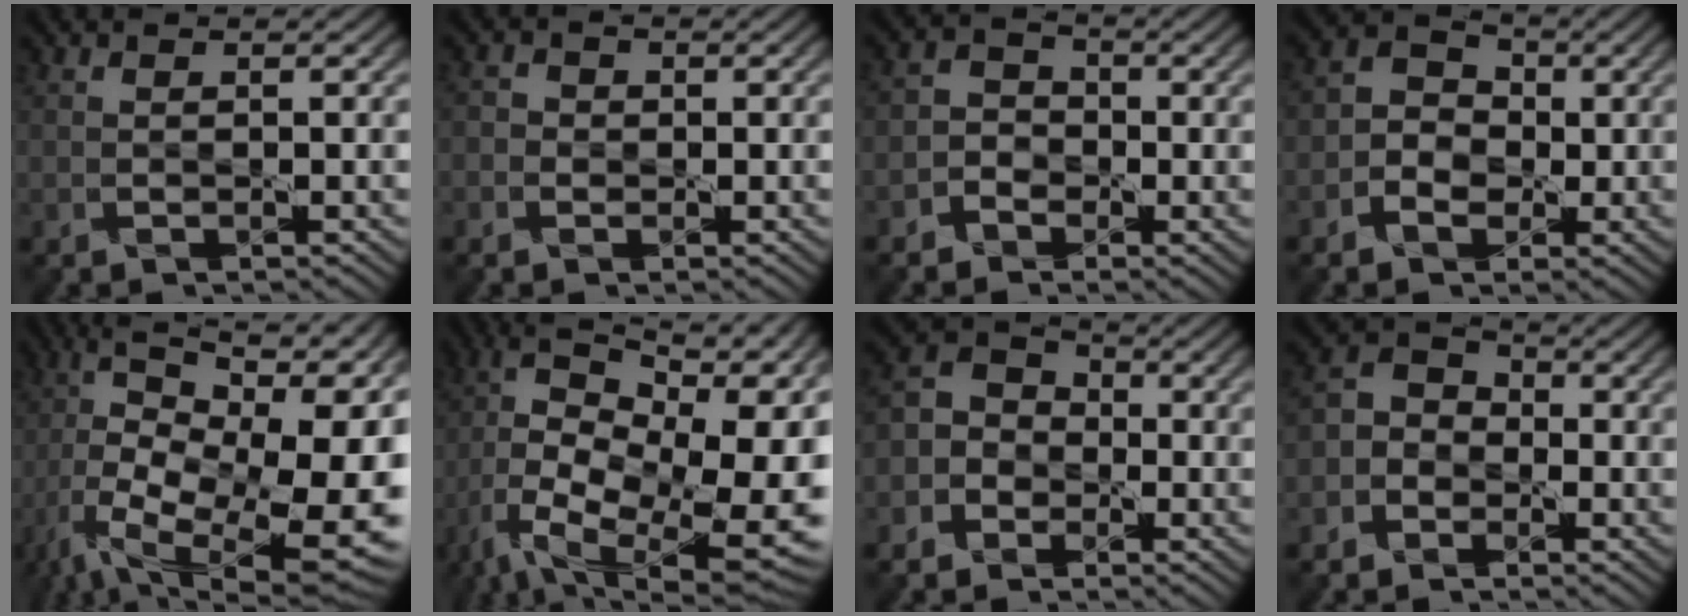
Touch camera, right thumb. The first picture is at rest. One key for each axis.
{"total": 1.5, "fx": -0.5, "fy": 1.4, "fz": 0.1, "tx": 0.004, "ty": 0.005, "tz": -0.018}
{"total": 2.9, "fx": -1.7, "fy": 2.3, "fz": 0.7, "tx": -0.013, "ty": 0.007, "tz": -0.048}
{"total": 4.4, "fx": -1.3, "fy": 3.7, "fz": 2.1, "tx": -0.037, "ty": 0.008, "tz": -0.038}
{"total": 17.6, "fx": -5.1, "fy": 8.5, "fz": 14.6, "tx": -0.274, "ty": -0.011, "tz": -0.087}
{"total": 18.7, "fx": -4.2, "fy": 10.0, "fz": 15.3, "tx": -0.285, "ty": 0.000, "tz": -0.057}
{"total": 5.3, "fx": -3.0, "fy": 4.0, "fz": 1.9, "tx": -0.055, "ty": 0.005, "tz": -0.079}
{"total": 4.6, "fx": -2.7, "fy": 3.3, "fz": 1.7, "tx": -0.048, "ty": 0.007, "tz": -0.071}